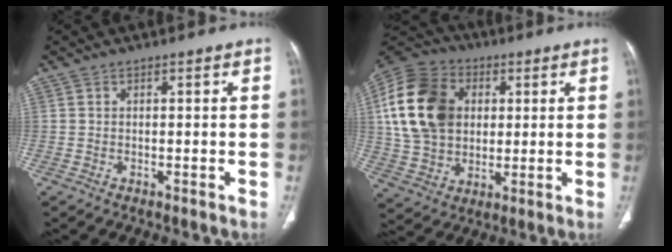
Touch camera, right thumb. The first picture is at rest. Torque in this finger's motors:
{"motor_torque": [-0.88, 1.70, 1.63, 0.11, 0.20]}